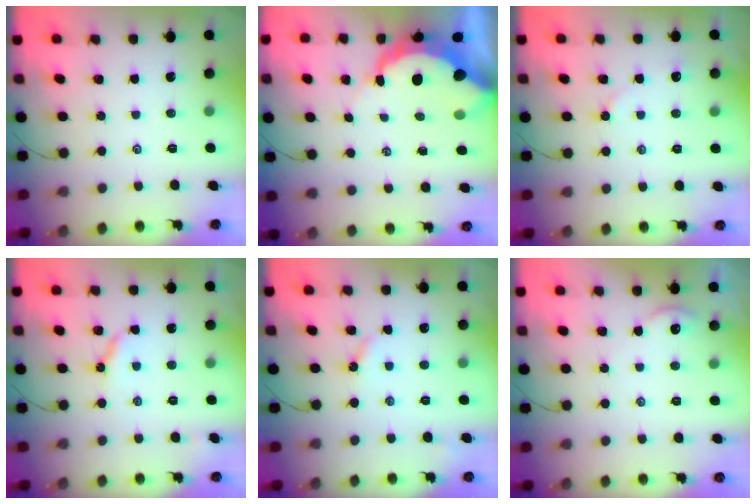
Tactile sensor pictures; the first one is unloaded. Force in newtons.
{"total": 10.4, "press": 10.3, "slide": 1.0}
{"total": 2.7, "press": 2.7, "slide": 0.3}
{"total": 6.0, "press": 6.0, "slide": 0.2}
{"total": 3.7, "press": 3.6, "slide": 0.5}
{"total": 2.2, "press": 2.2, "slide": 0.2}